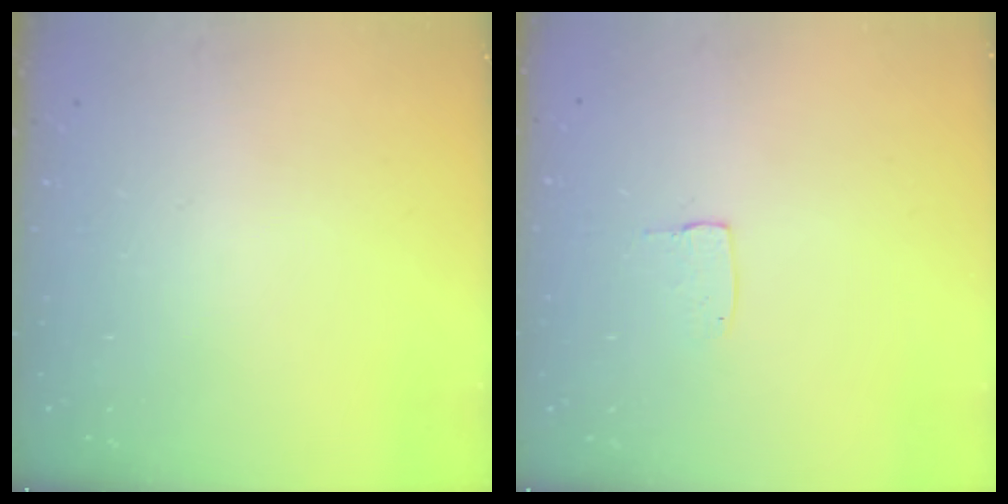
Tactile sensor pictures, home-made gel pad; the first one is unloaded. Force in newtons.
{"total": 3.4, "press": 3.4, "slide": 0.2}